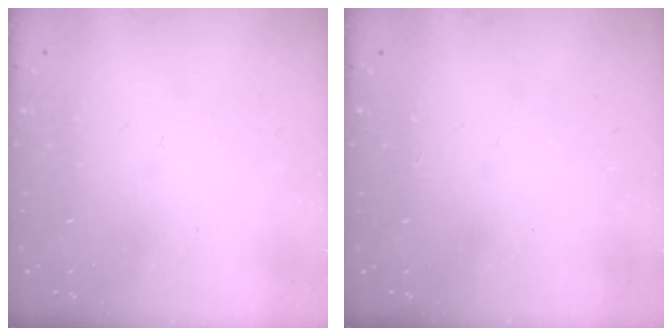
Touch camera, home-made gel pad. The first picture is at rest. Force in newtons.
{"total": 1.7, "press": 1.7, "slide": 0.2}